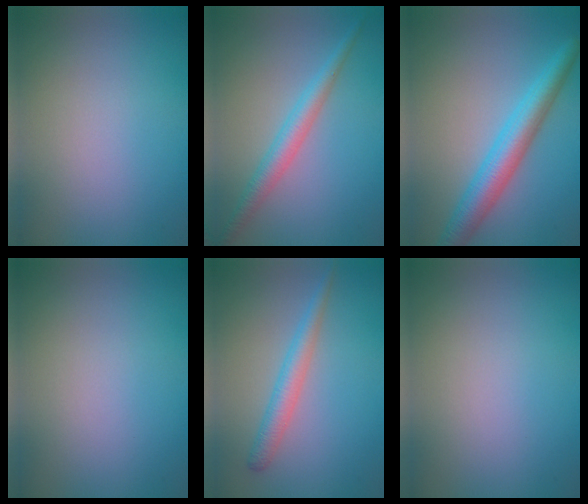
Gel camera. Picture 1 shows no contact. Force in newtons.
{"total": 2.8, "press": 2.8, "slide": 0.1}
{"total": 5.1, "press": 5.1, "slide": 0.2}
{"total": 0.0}
{"total": 2.5, "press": 2.5, "slide": 0.0}
{"total": 0.0}